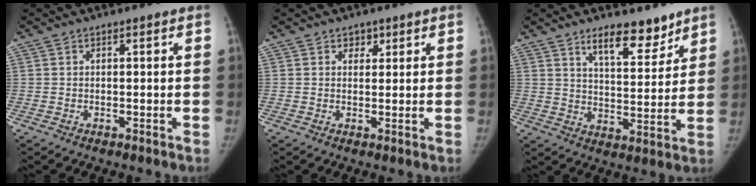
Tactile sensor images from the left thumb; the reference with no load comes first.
{"total": 2.3, "force": [1.4, 1.7, 0.7], "torque": [0.010, -0.006, 0.017]}
{"total": 10.2, "force": [7.3, 4.0, 5.7], "torque": [-0.061, -0.054, 0.121]}